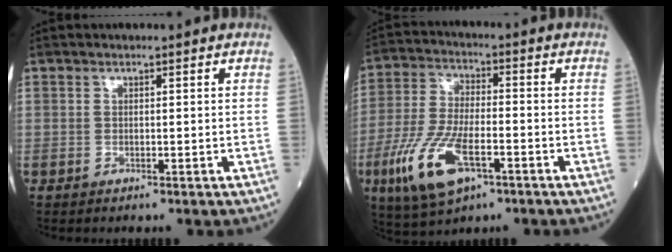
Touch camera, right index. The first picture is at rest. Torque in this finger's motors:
{"motor_torque": [0.49, -0.34, 0.36, 0.19]}